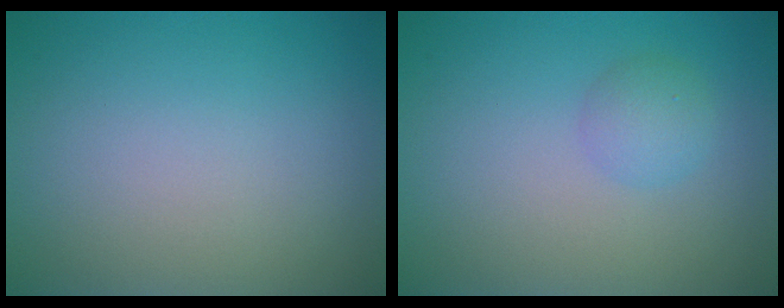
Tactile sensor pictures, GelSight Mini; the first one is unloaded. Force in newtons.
{"total": 1.7, "press": 1.7, "slide": 0.0}